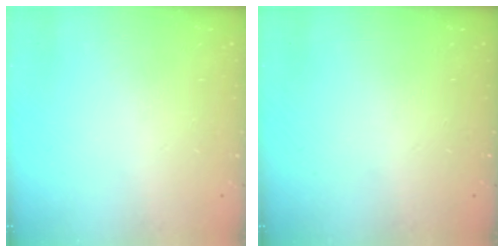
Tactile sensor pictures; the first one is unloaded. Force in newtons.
{"total": 0.0}